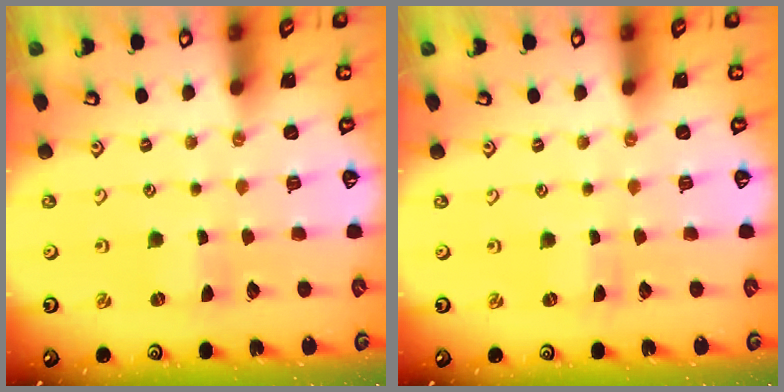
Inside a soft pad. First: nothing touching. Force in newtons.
{"total": 0.0}